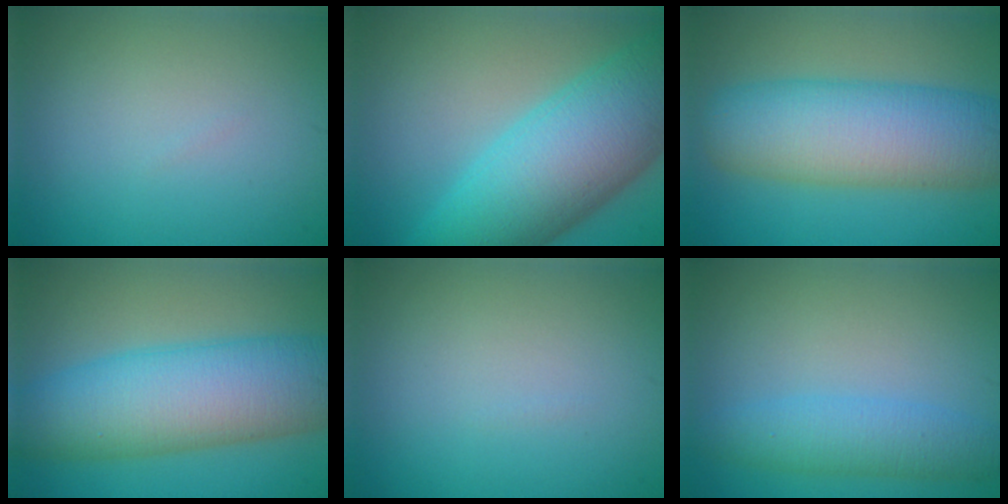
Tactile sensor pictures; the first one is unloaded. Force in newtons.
{"total": 11.9, "press": 11.9, "slide": 0.3}
{"total": 10.0, "press": 10.0, "slide": 0.1}
{"total": 10.7, "press": 10.7, "slide": 0.1}
{"total": 0.0}
{"total": 3.8, "press": 3.8, "slide": 0.2}